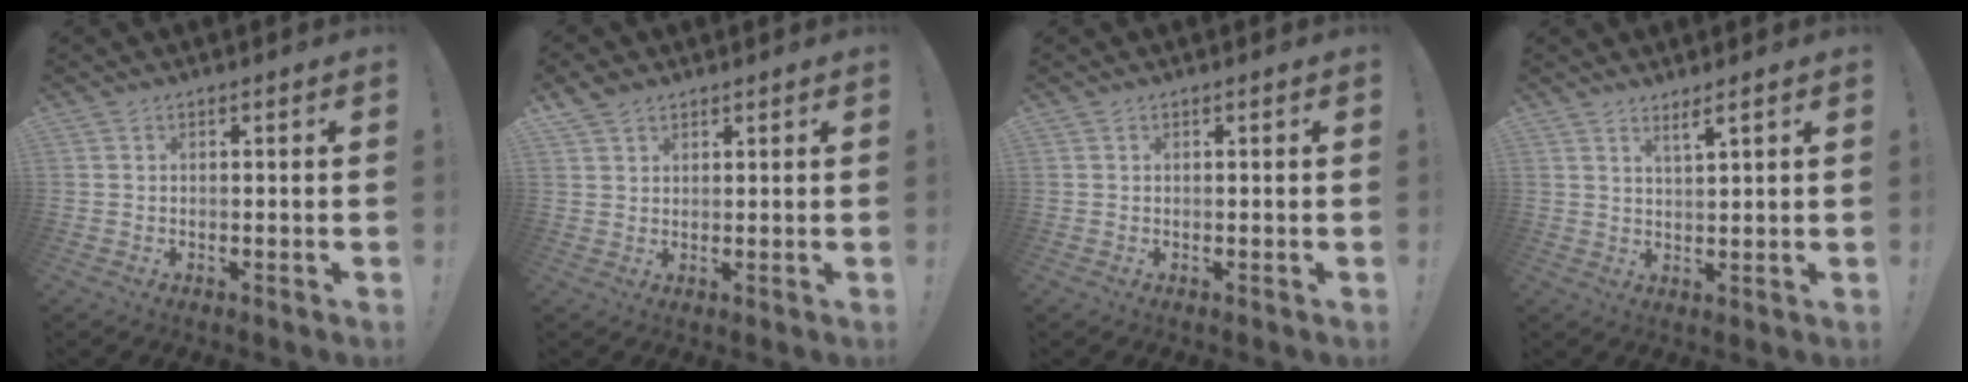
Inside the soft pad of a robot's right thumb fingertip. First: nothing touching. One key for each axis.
{"total": 3.6, "fx": 2.8, "fy": 2.1, "fz": 1.0, "tx": -0.013, "ty": -0.016, "tz": 0.053}
{"total": 0.0}
{"total": 3.4, "fx": 2.6, "fy": 0.0, "fz": 2.3, "tx": -0.041, "ty": -0.016, "tz": 0.042}